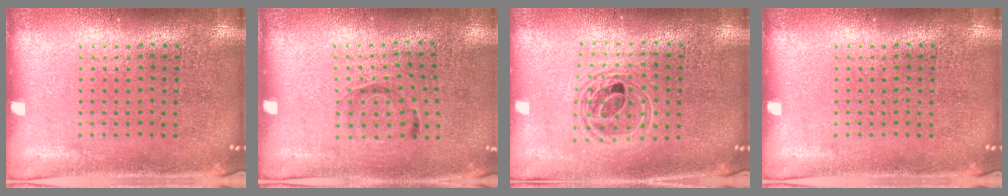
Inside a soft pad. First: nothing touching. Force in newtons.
{"total": 0.9, "press": 0.7, "slide": 0.6}
{"total": 1.7, "press": 1.4, "slide": 0.9}
{"total": 0.0}